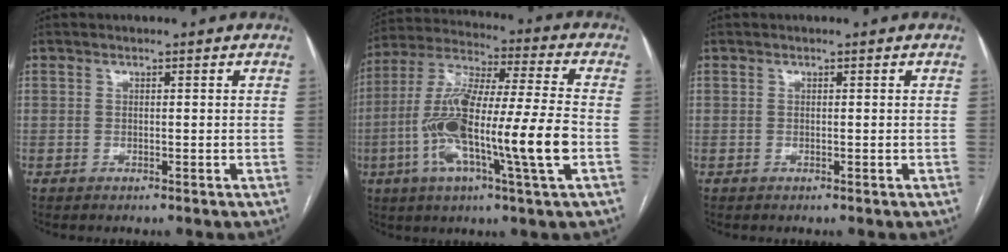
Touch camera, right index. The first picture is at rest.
{"total": 19.1, "force": [-4.5, 0.9, 18.6], "torque": [-0.359, -0.004, -0.085]}
{"total": 0.0}